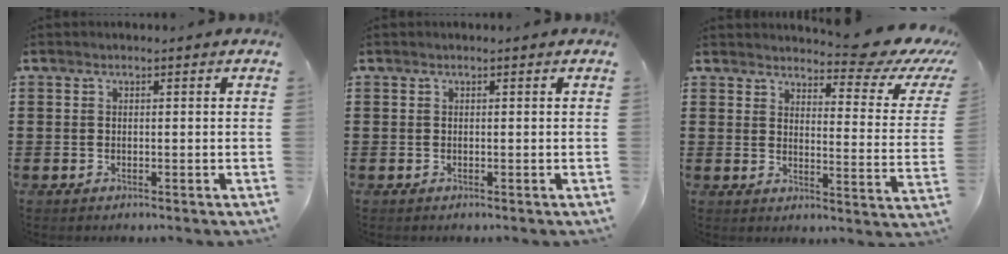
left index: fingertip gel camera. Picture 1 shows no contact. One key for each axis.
{"total": 0.0}
{"total": 6.3, "fx": 5.6, "fy": 0.8, "fz": 2.8, "tx": -0.042, "ty": -0.048, "tz": 0.089}